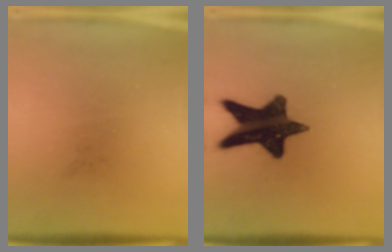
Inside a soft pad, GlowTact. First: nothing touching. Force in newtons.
{"total": 15.6}